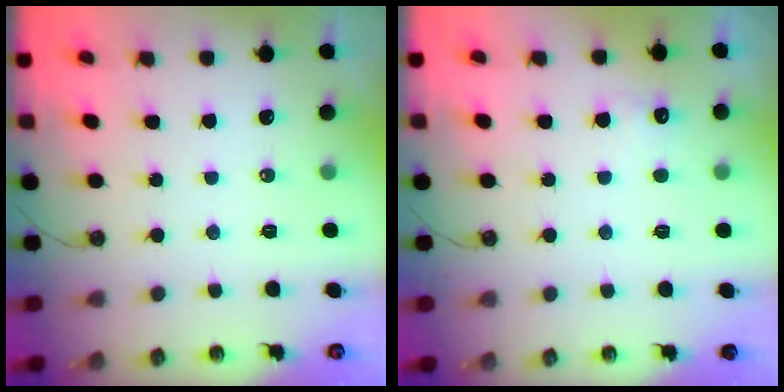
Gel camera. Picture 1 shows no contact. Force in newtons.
{"total": 4.7, "press": 4.5, "slide": 1.2}